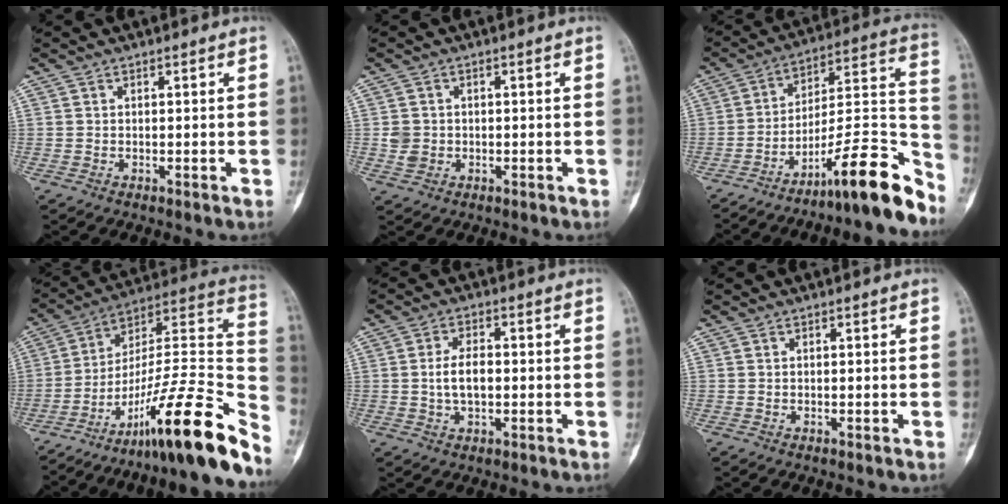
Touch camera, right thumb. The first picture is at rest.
{"total": 2.9, "force": [-0.2, 2.6, 1.3], "torque": [-0.014, 0.004, 0.002]}
{"total": 18.0, "force": [-13.1, 2.4, 12.0], "torque": [-0.154, 0.125, -0.205]}
{"total": 28.5, "force": [-17.4, 4.8, 22.0], "torque": [-0.271, 0.102, -0.274]}
{"total": 5.4, "force": [-0.2, 2.9, 4.5], "torque": [-0.085, 0.008, -0.003]}
{"total": 0.0}